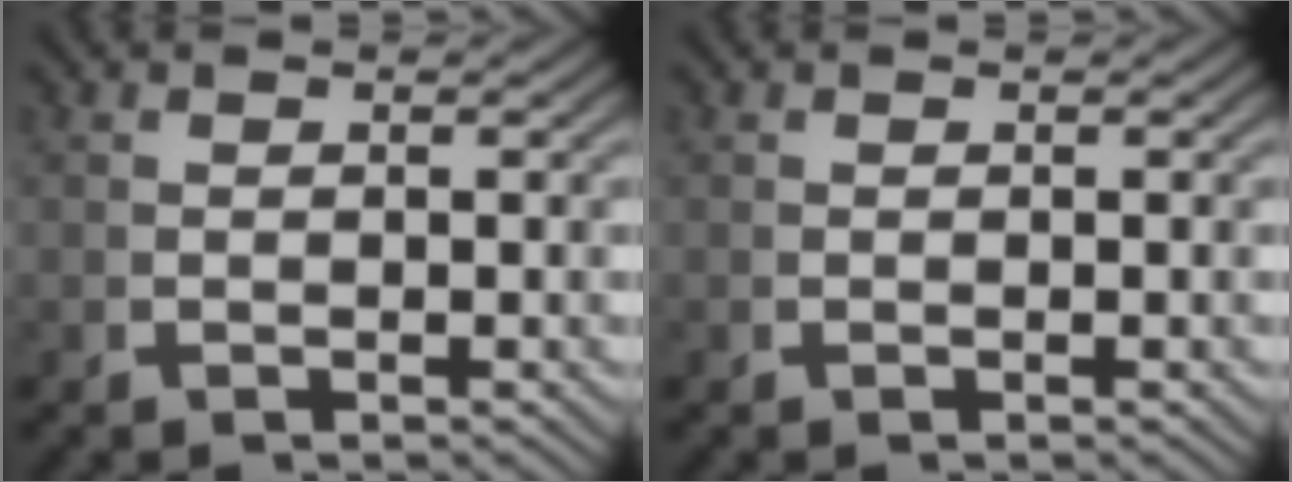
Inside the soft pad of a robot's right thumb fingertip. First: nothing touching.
{"total": 0.0}